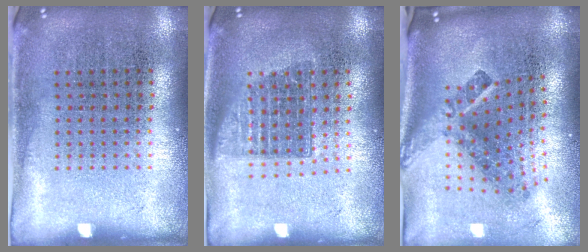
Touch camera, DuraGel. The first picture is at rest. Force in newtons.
{"total": 1.4, "press": 1.1, "slide": 0.8}
{"total": 2.9, "press": 1.7, "slide": 2.3}